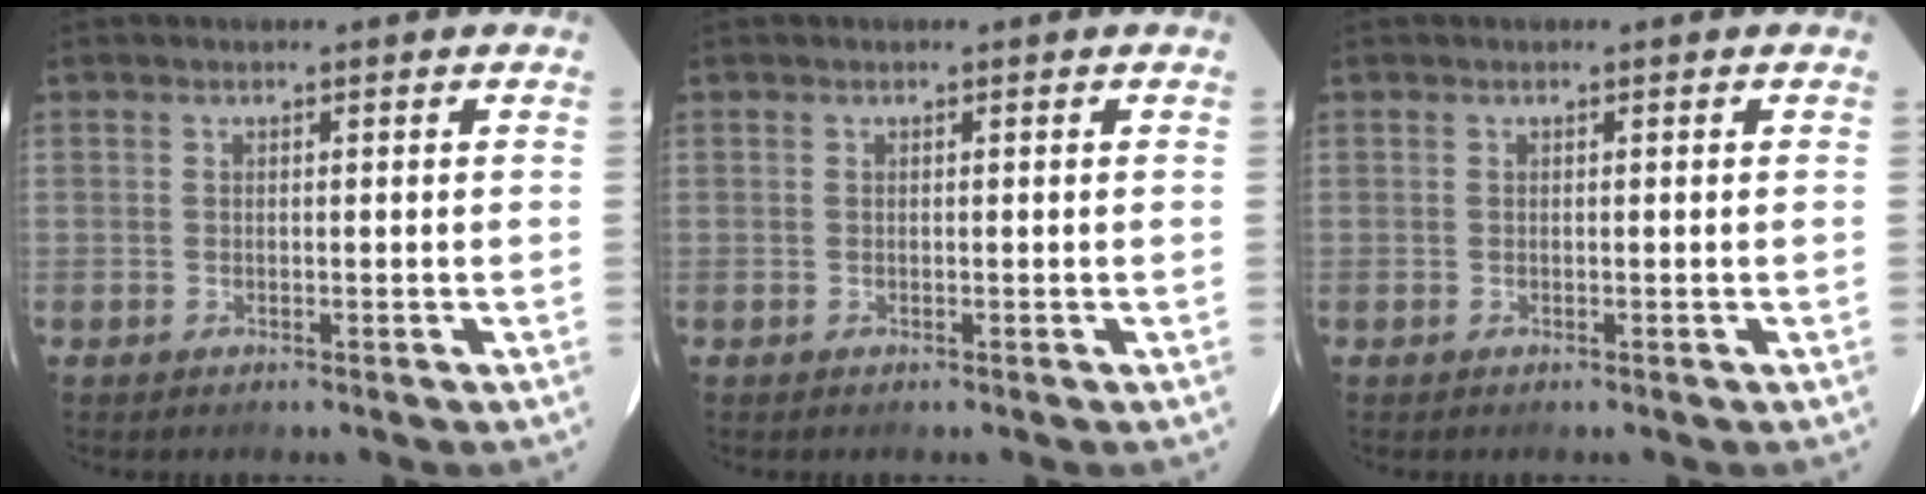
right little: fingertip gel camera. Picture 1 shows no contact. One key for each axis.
{"total": 0.0}
{"total": 0.0}